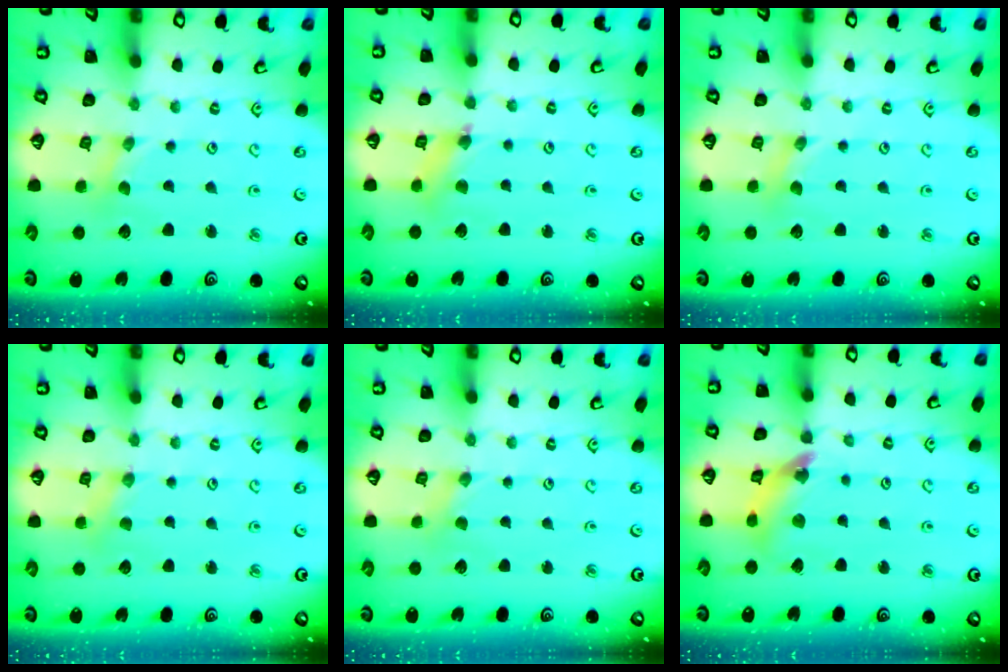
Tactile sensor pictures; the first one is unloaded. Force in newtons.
{"total": 4.8, "press": 4.8, "slide": 0.5}
{"total": 1.7, "press": 1.7, "slide": 0.3}
{"total": 2.4, "press": 2.4, "slide": 0.3}
{"total": 1.0, "press": 1.0, "slide": 0.2}
{"total": 11.5, "press": 11.4, "slide": 1.1}